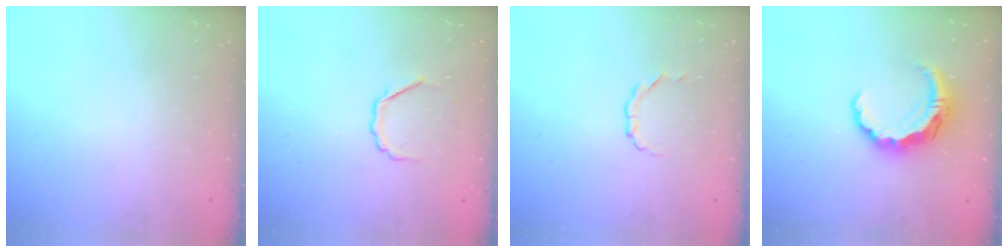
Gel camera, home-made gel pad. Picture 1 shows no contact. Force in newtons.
{"total": 3.7, "press": 3.6, "slide": 0.8}
{"total": 2.8, "press": 2.7, "slide": 0.8}
{"total": 8.1, "press": 8.0, "slide": 1.1}